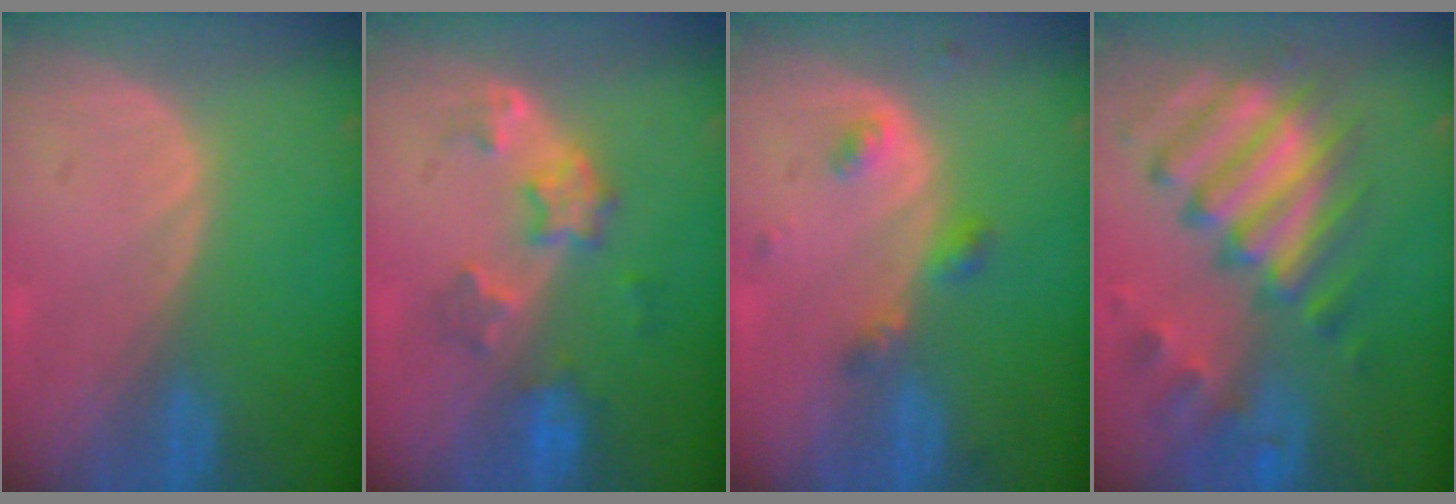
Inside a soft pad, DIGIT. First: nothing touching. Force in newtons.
{"total": 6.0, "press": 5.5, "slide": 2.4}
{"total": 3.6, "press": 3.6, "slide": 0.5}
{"total": 11.8, "press": 10.2, "slide": 5.9}